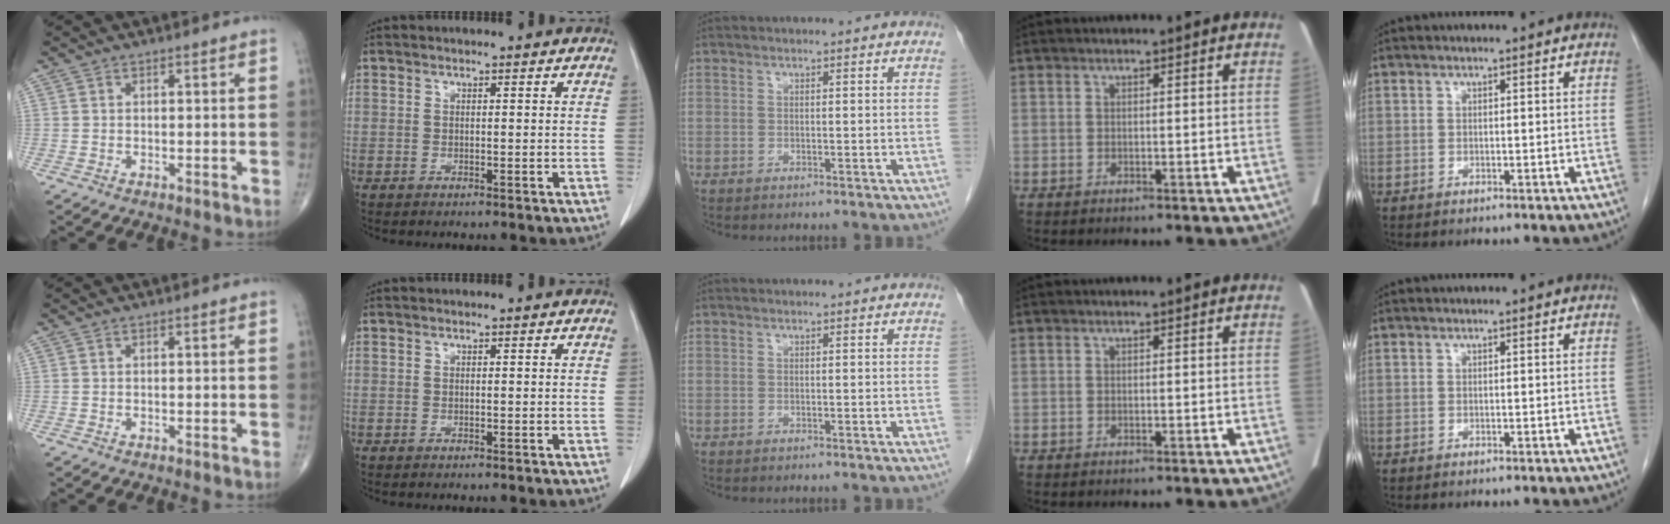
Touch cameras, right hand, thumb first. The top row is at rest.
{}